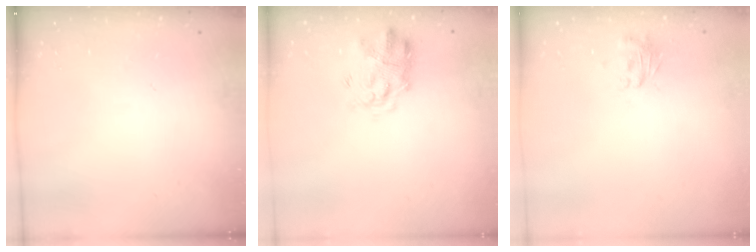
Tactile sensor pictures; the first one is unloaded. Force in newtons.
{"total": 3.7, "press": 3.5, "slide": 1.0}
{"total": 1.3, "press": 1.2, "slide": 0.4}